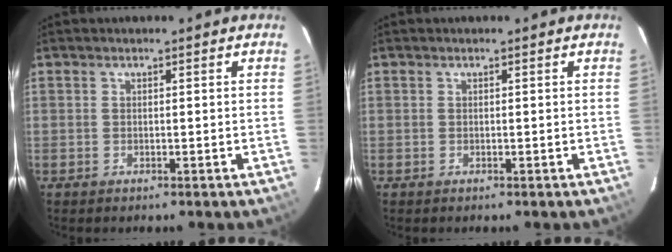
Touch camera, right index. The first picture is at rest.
{"total": 0.0}